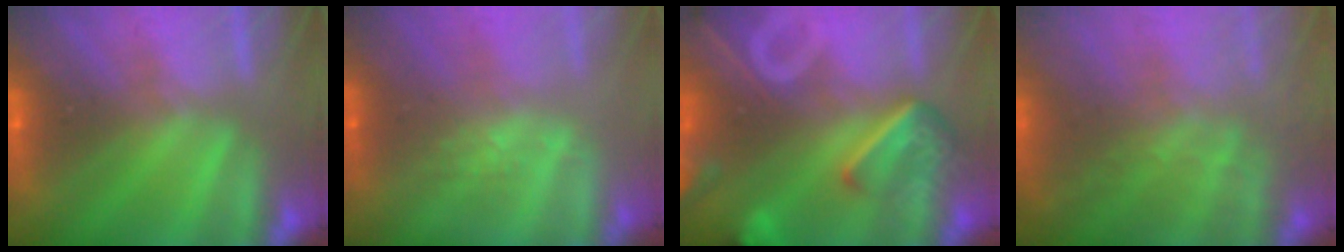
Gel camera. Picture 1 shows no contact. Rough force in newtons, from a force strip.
{"total": 2.7}
{"total": 7.4}
{"total": 7.1}